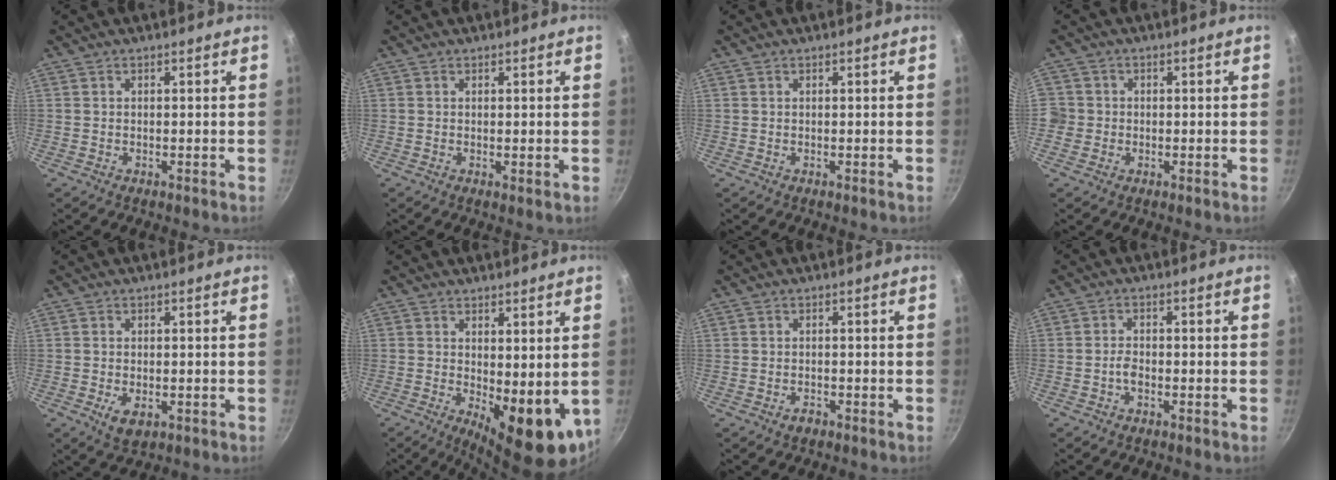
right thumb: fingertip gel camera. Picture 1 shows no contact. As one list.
[{"total": 0.7, "force": [0.3, 0.3, 0.5], "torque": [-0.006, -0.008, 0.002]}, {"total": 0.0}, {"total": 3.6, "force": [-0.8, 3.4, 0.7], "torque": [0.002, 0.012, -0.017]}, {"total": 4.0, "force": [-1.1, 2.4, 3.0], "torque": [-0.046, -0.008, -0.013]}, {"total": 11.4, "force": [-0.2, 4.9, 10.2], "torque": [-0.111, -0.016, 0.011]}, {"total": 1.5, "force": [-0.9, 1.0, 0.7], "torque": [-0.007, 0.008, -0.014]}, {"total": 2.0, "force": [-0.9, 1.3, 1.3], "torque": [-0.019, 0.014, -0.018]}]